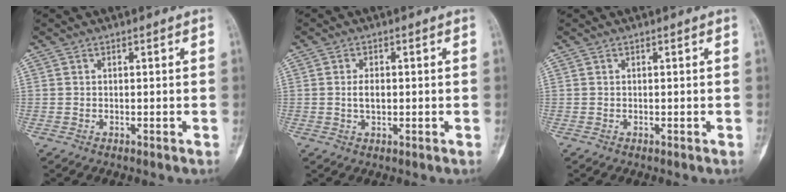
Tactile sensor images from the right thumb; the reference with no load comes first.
{"total": 2.6, "force": [0.0, 1.5, 2.2], "torque": [-0.035, 0.001, -0.001]}
{"total": 0.0}